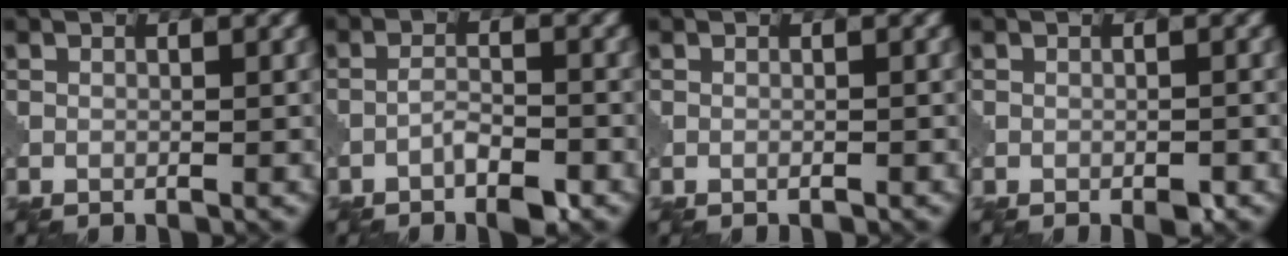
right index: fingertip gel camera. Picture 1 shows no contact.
{"total": 2.9, "force": [-2.0, 0.8, 2.0], "torque": [-0.038, 0.003, -0.040]}
{"total": 0.6, "force": [-0.4, 0.0, 0.4], "torque": [-0.008, -0.001, -0.008]}
{"total": 1.2, "force": [-0.8, 0.5, 0.9], "torque": [-0.012, -0.002, -0.012]}